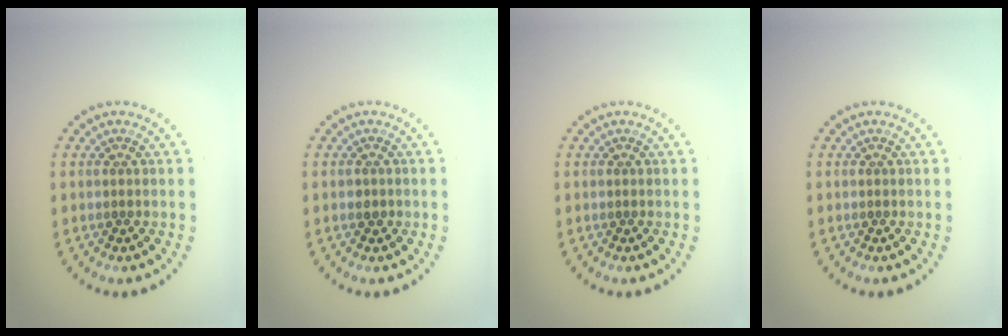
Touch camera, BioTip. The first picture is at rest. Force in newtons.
{"total": 0.8, "press": 0.7, "slide": 0.2}
{"total": 0.0}
{"total": 0.0}